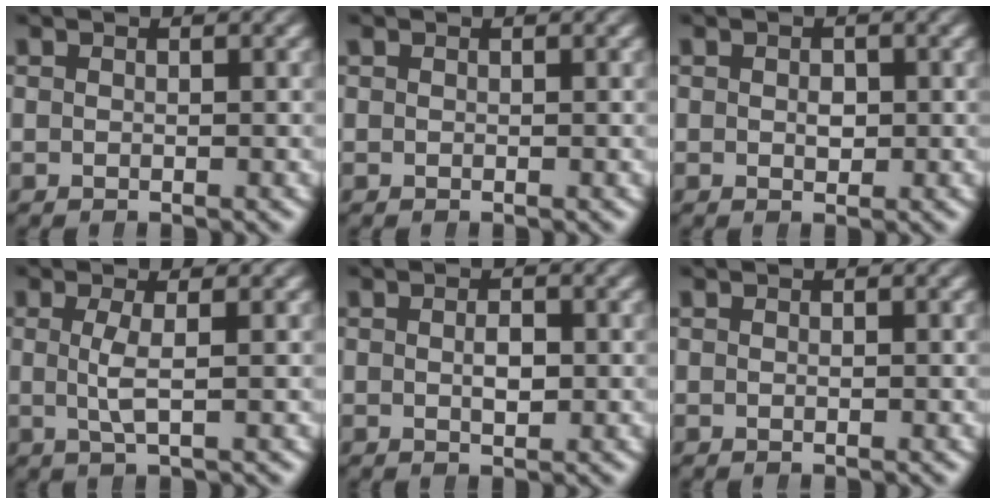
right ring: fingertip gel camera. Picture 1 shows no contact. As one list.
[{"total": 0.0}, {"total": 0.9, "force": [0.1, 0.7, 0.6], "torque": [-0.012, -0.002, 0.001]}, {"total": 2.0, "force": [0.0, -0.4, 2.0], "torque": [-0.049, -0.013, 0.007]}, {"total": 1.3, "force": [-0.1, 0.5, 1.2], "torque": [-0.022, -0.003, -0.004]}, {"total": 0.0}]